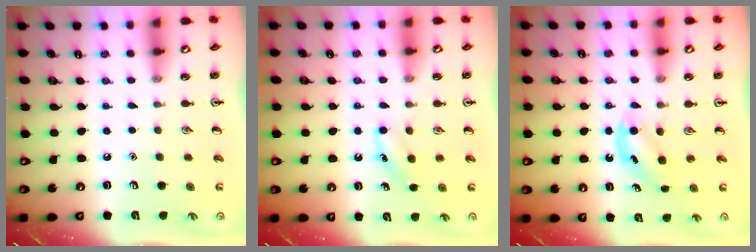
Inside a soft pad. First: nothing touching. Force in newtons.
{"total": 3.9, "press": 3.7, "slide": 1.3}
{"total": 4.5, "press": 4.2, "slide": 1.5}